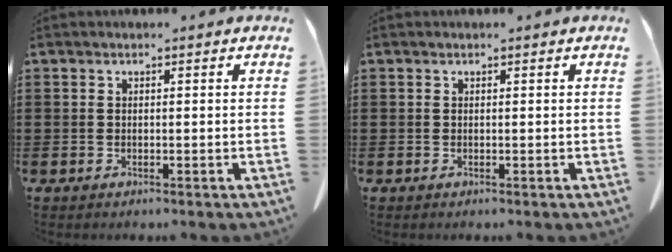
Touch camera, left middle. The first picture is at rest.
{"total": 0.0}